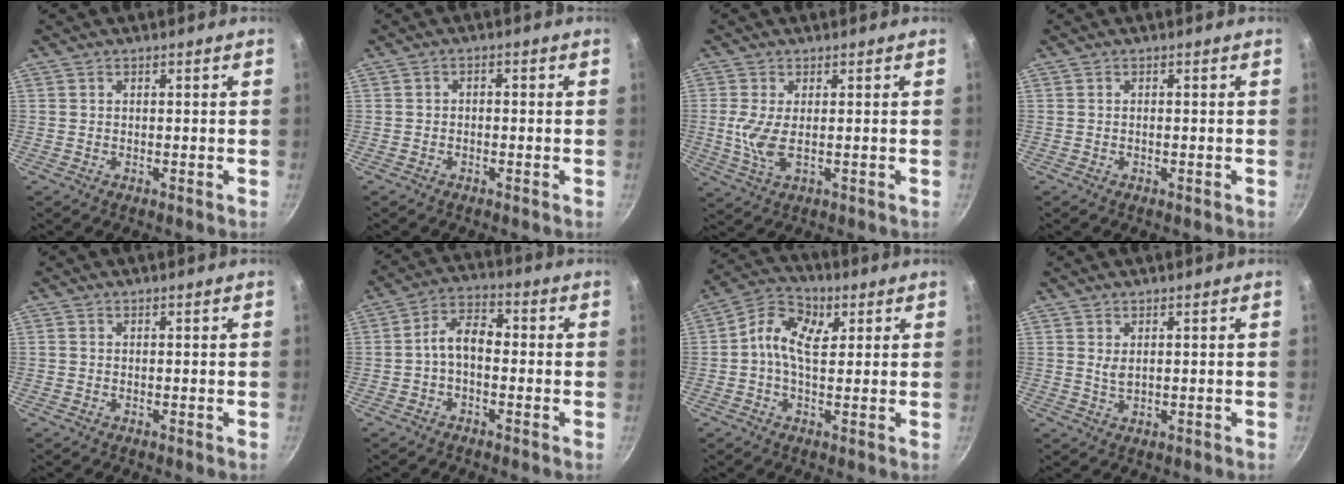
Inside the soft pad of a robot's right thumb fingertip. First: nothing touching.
{"total": 1.3, "force": [-0.6, 0.9, 0.8], "torque": [-0.018, 0.008, -0.013]}
{"total": 5.4, "force": [0.2, 2.1, 4.9], "torque": [-0.112, -0.008, 0.007]}
{"total": 0.6, "force": [-0.2, 0.1, 0.5], "torque": [-0.009, 0.003, -0.005]}
{"total": 0.0}
{"total": 6.7, "force": [-1.0, 4.1, 5.2], "torque": [-0.077, 0.031, -0.032]}
{"total": 8.5, "force": [1.8, 5.3, 6.3], "torque": [-0.103, 0.011, 0.014]}
{"total": 1.9, "force": [0.6, 0.8, 1.6], "torque": [-0.029, -0.008, 0.013]}